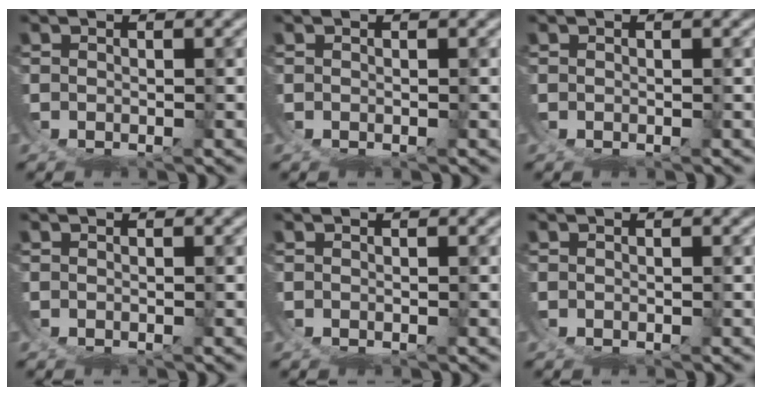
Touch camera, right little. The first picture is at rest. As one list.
[{"total": 0.0}, {"total": 0.0}, {"total": 0.0}, {"total": 0.0}, {"total": 0.0}]